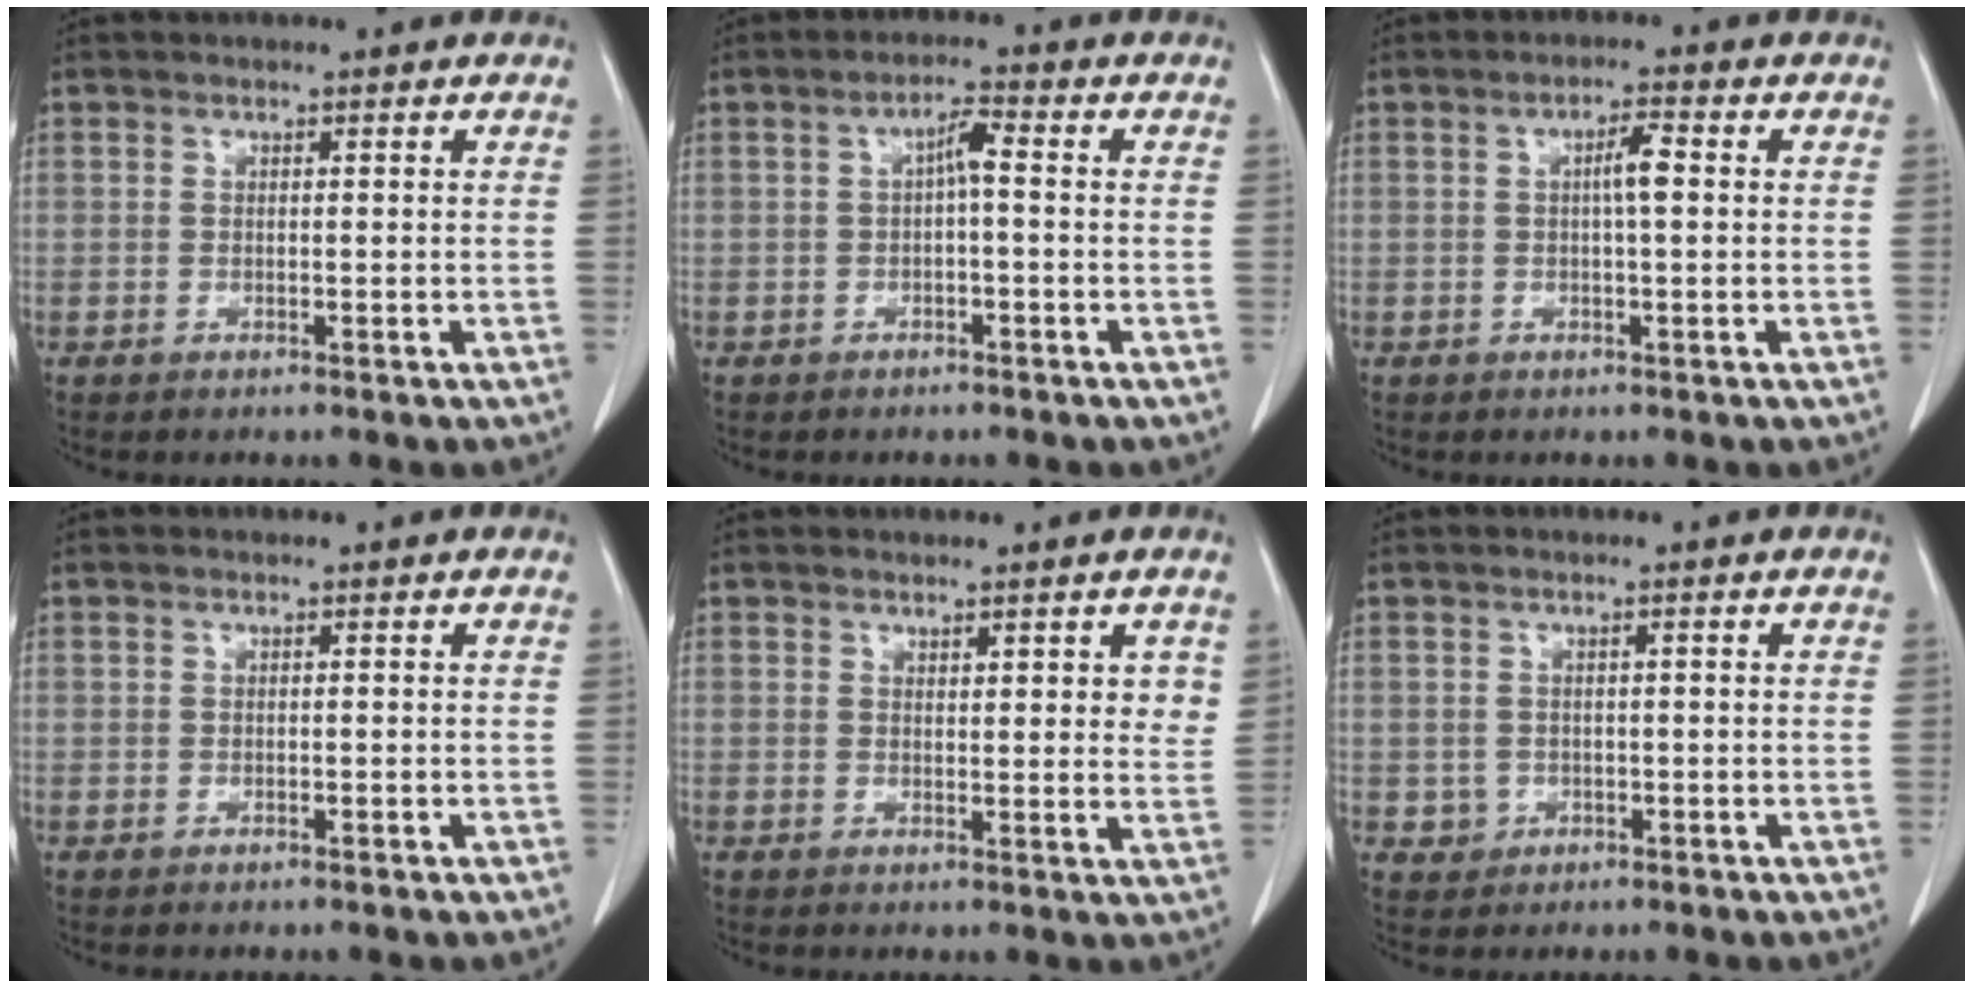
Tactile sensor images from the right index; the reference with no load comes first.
{"total": 2.9, "force": [-0.1, 0.5, 2.9], "torque": [-0.050, 0.011, 0.000]}
{"total": 3.0, "force": [0.3, 0.3, 2.9], "torque": [-0.050, 0.005, 0.006]}
{"total": 0.0}
{"total": 4.4, "force": [2.4, 1.2, 3.5], "torque": [-0.038, -0.010, 0.028]}
{"total": 2.1, "force": [-0.4, 2.0, 0.3], "torque": [0.001, 0.006, 0.001]}